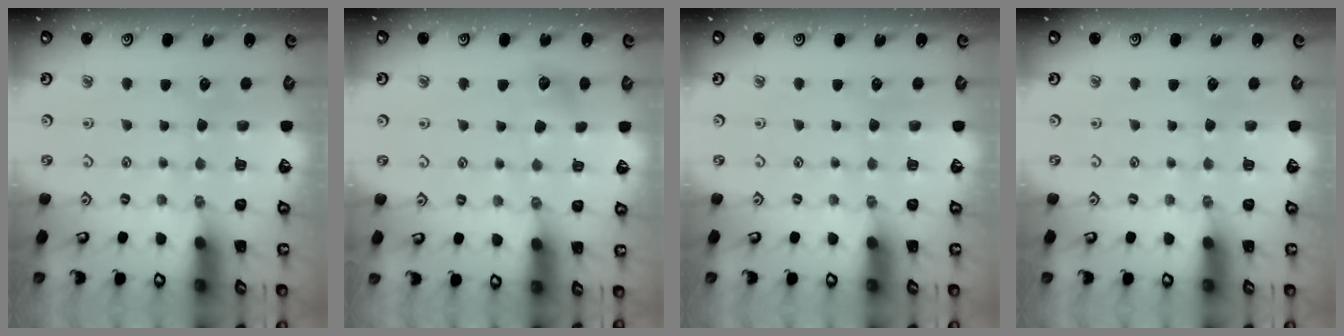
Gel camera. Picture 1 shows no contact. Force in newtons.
{"total": 5.9, "press": 5.9, "slide": 0.8}
{"total": 0.0}
{"total": 0.0}